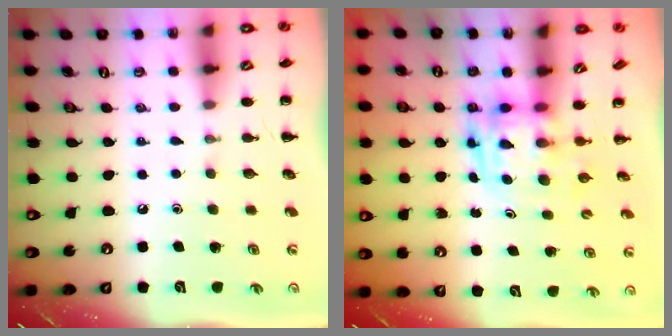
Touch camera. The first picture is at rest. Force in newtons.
{"total": 3.7, "press": 3.7, "slide": 0.7}